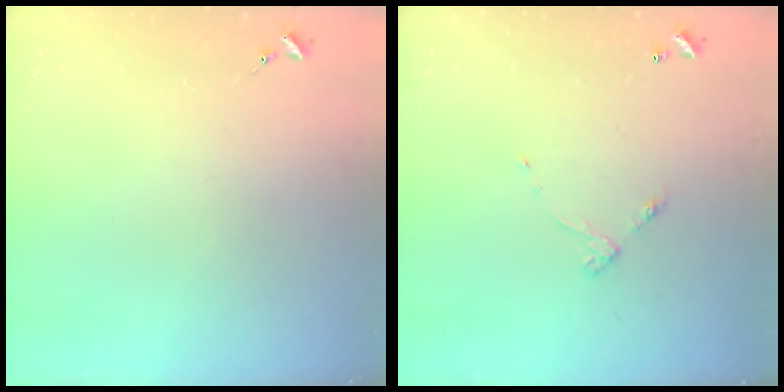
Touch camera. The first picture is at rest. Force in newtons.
{"total": 4.2, "press": 4.2, "slide": 0.2}